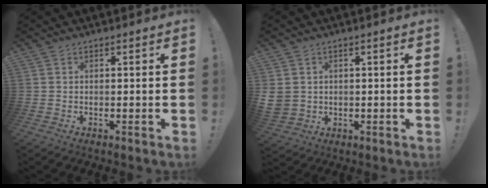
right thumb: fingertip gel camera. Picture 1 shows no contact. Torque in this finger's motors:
{"motor_torque": [0.89, 0.75, 0.87, 0.04, 0.01]}